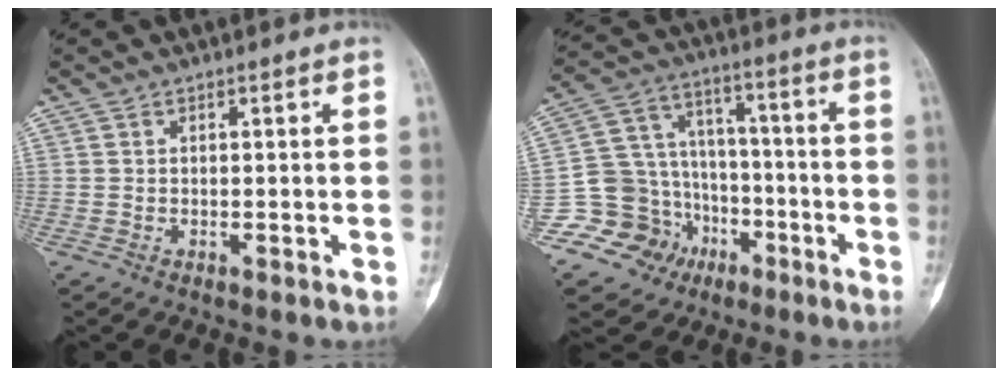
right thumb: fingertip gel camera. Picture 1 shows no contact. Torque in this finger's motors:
{"motor_torque": [0.74, -0.26, 0.02, -0.78, 0.06]}